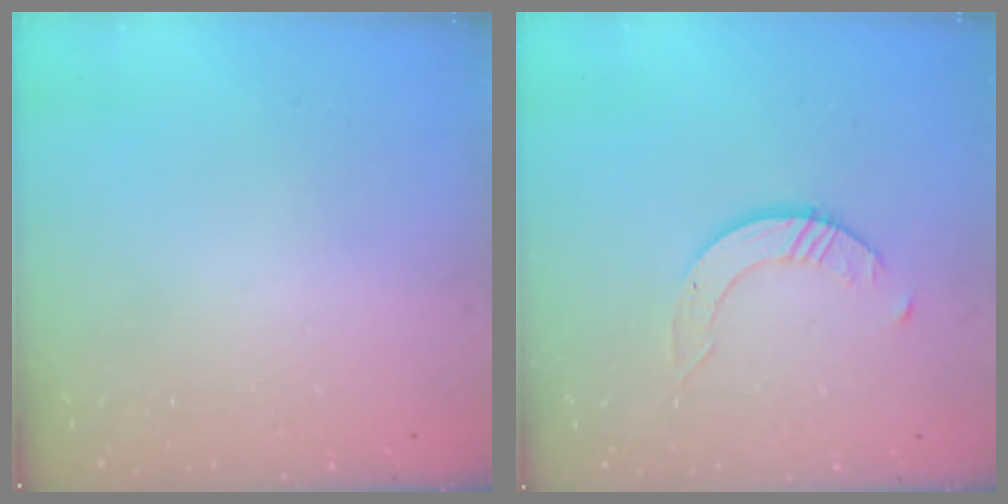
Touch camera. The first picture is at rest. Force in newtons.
{"total": 2.4, "press": 2.4, "slide": 0.3}